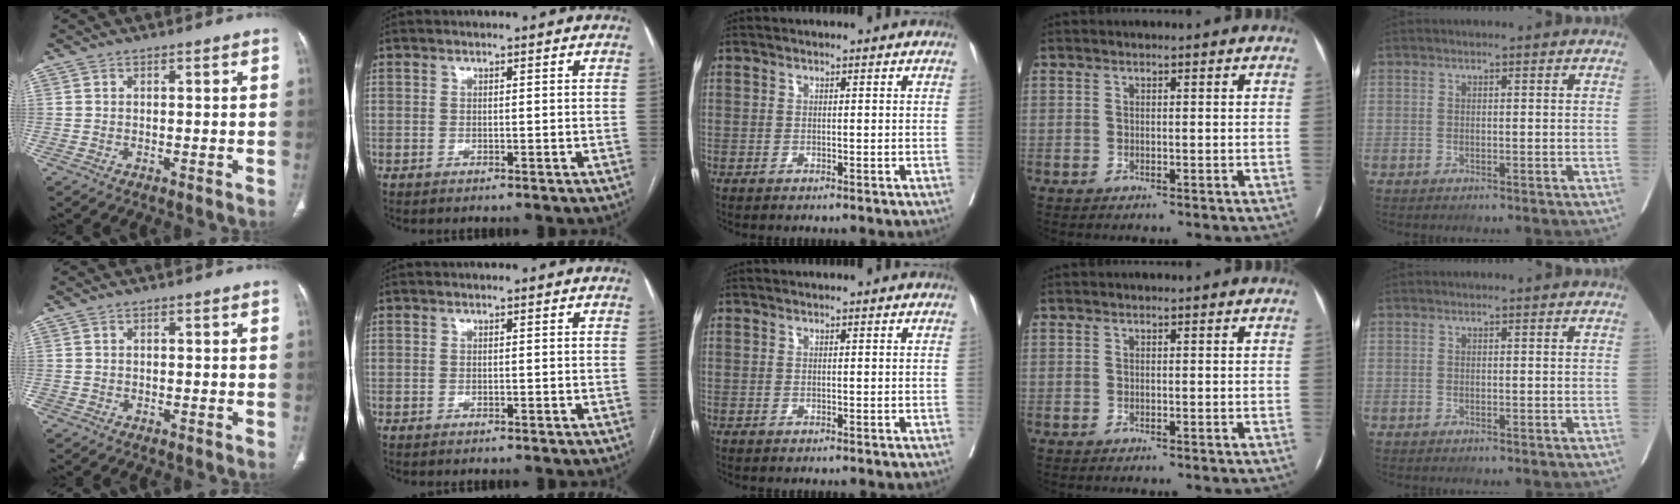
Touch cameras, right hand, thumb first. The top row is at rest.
{"thumb": {"total": 0.7, "force": [-0.3, 0.6, 0.1], "torque": [0.004, 0.004, -0.008]}}